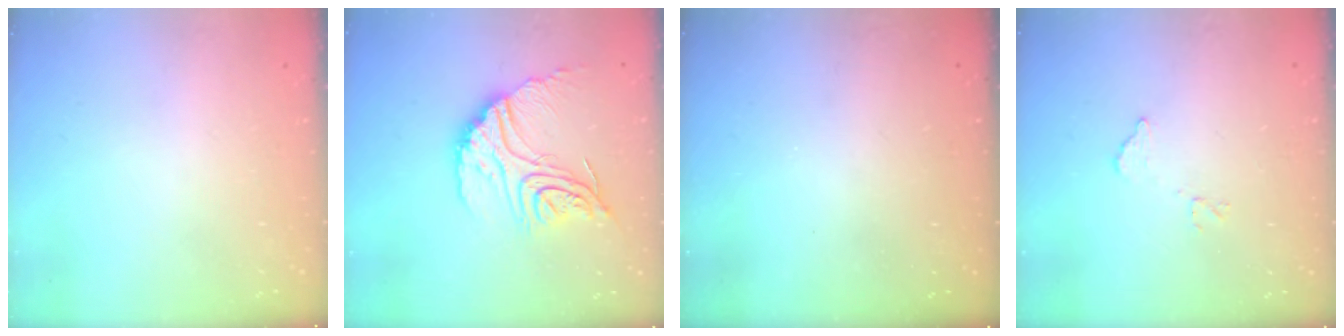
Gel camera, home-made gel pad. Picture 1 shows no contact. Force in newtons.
{"total": 20.1, "press": 20.0, "slide": 1.8}
{"total": 3.1, "press": 3.1, "slide": 0.1}
{"total": 7.6, "press": 7.6, "slide": 0.3}